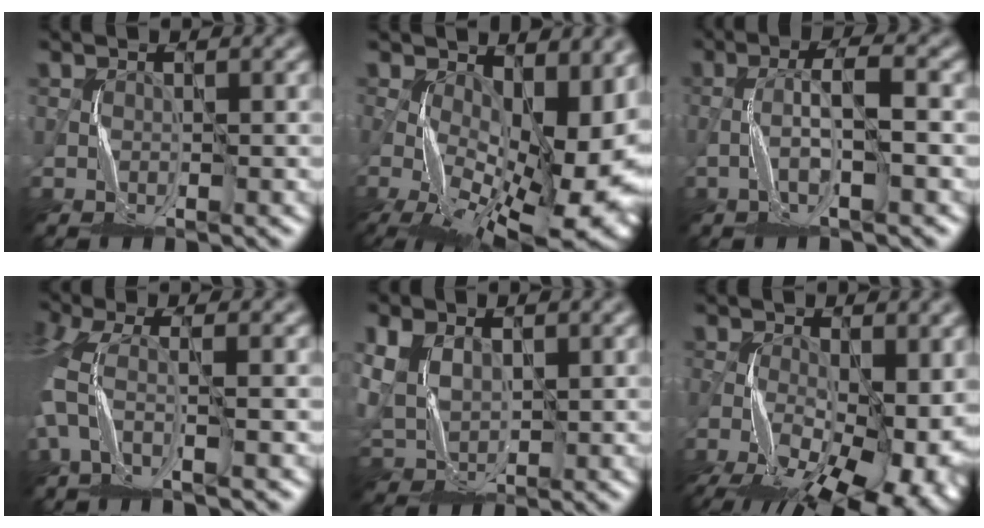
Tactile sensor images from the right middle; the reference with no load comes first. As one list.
[{"total": 17.8, "force": [-2.2, 8.7, 15.4], "torque": [-0.236, -0.034, -0.011]}, {"total": 3.3, "force": [-0.8, 0.7, 3.2], "torque": [-0.064, 0.009, -0.021]}, {"total": 4.0, "force": [-0.5, 1.6, 3.6], "torque": [-0.099, -0.007, -0.024]}, {"total": 6.1, "force": [1.6, 4.6, 3.6], "torque": [-0.111, -0.005, 0.042]}, {"total": 13.6, "force": [-5.7, 6.5, 10.4], "torque": [-0.175, -0.033, -0.081]}]